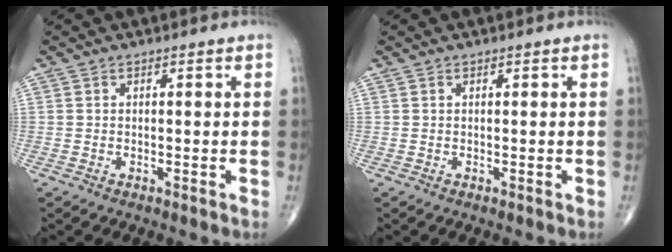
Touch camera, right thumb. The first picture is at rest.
{"total": 0.0}